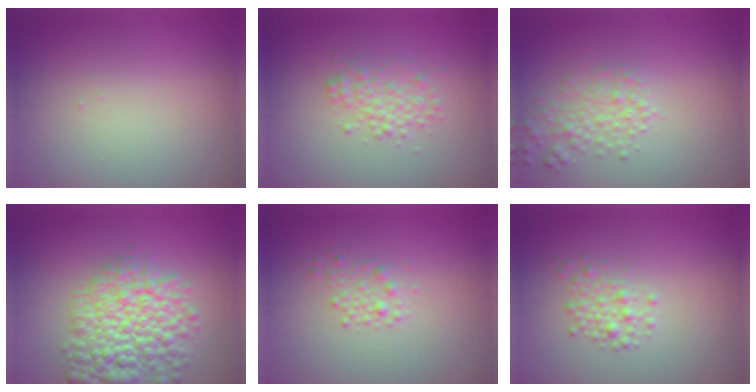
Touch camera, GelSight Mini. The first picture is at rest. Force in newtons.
{"total": 2.6, "press": 2.6, "slide": 0.0}
{"total": 2.5, "press": 2.5, "slide": 0.1}
{"total": 8.0, "press": 8.0, "slide": 0.3}
{"total": 1.6, "press": 1.6, "slide": 0.1}
{"total": 2.1, "press": 2.1, "slide": 0.1}